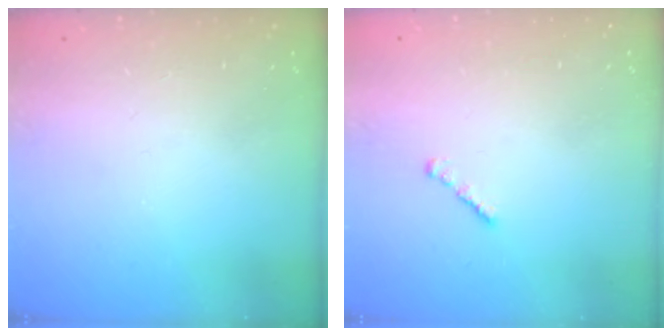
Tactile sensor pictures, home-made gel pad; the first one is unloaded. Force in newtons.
{"total": 1.6, "press": 1.5, "slide": 0.5}